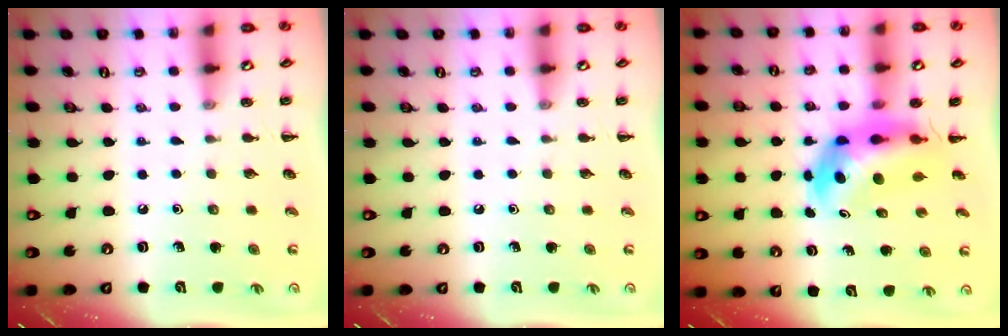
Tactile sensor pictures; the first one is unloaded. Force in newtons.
{"total": 0.0}
{"total": 6.8, "press": 6.4, "slide": 2.1}